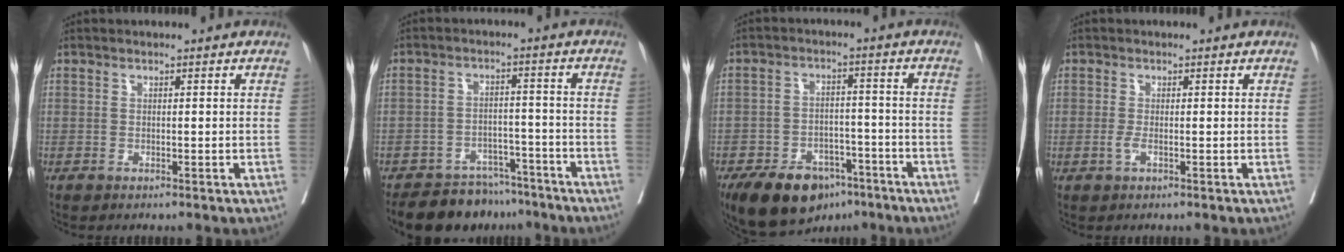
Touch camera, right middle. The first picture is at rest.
{"total": 10.3, "force": [-9.1, 4.4, 2.1], "torque": [-0.021, 0.009, -0.136]}
{"total": 12.3, "force": [-8.6, 6.4, 6.2], "torque": [-0.097, -0.002, -0.136]}
{"total": 1.0, "force": [-0.2, 0.5, 0.8], "torque": [-0.019, -0.001, -0.005]}